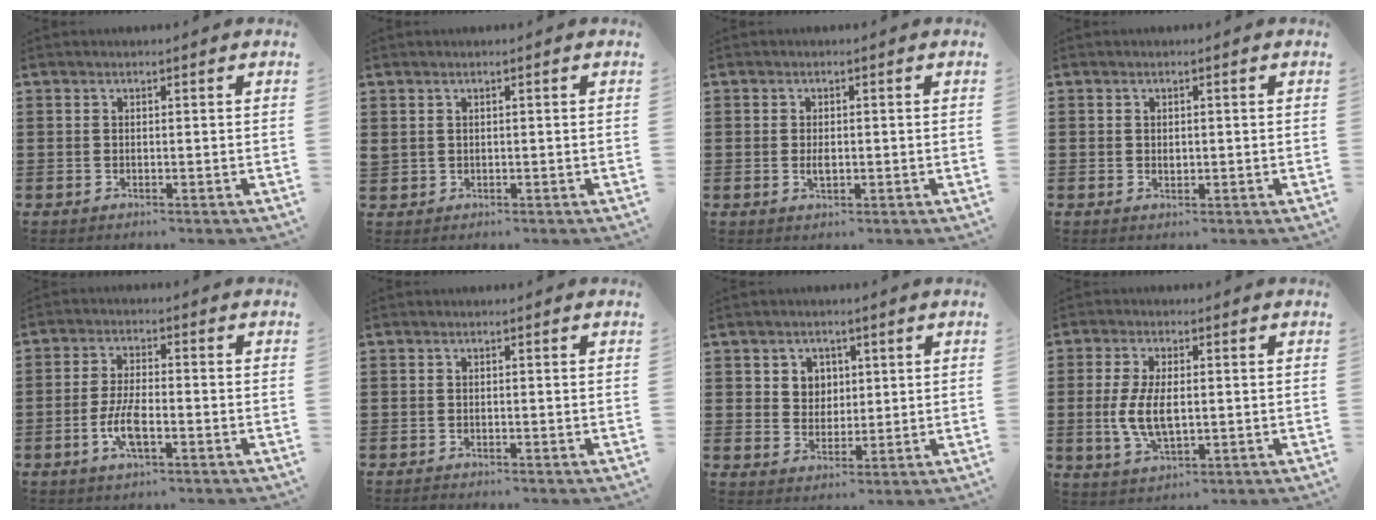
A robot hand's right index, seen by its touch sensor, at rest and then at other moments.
{"total": 0.9, "force": [0.5, 0.7, 0.3], "torque": [-0.008, 0.004, 0.009]}
{"total": 1.8, "force": [-0.1, 0.7, 1.6], "torque": [-0.031, -0.002, -0.001]}
{"total": 0.8, "force": [0.2, 0.6, 0.5], "torque": [-0.012, 0.003, 0.004]}
{"total": 5.6, "force": [-2.0, 1.8, 4.9], "torque": [-0.110, -0.005, -0.042]}
{"total": 0.5, "force": [-0.5, 0.0, -0.1], "torque": [-0.001, -0.001, -0.010]}
{"total": 3.8, "force": [1.5, 3.4, 0.7], "torque": [-0.022, 0.010, 0.025]}
{"total": 6.5, "force": [-0.3, 3.0, 5.8], "torque": [-0.128, -0.001, -0.009]}